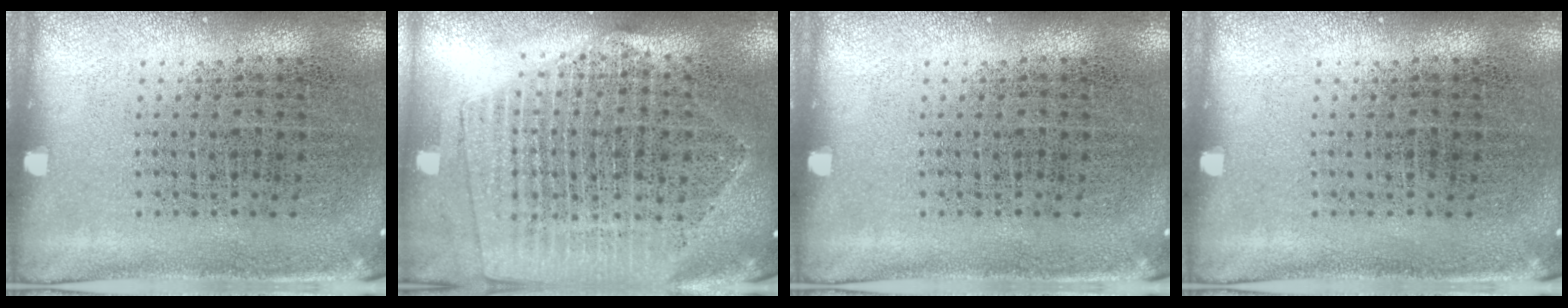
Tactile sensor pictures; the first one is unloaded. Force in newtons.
{"total": 2.1, "press": 1.9, "slide": 0.8}
{"total": 0.0}
{"total": 0.0}